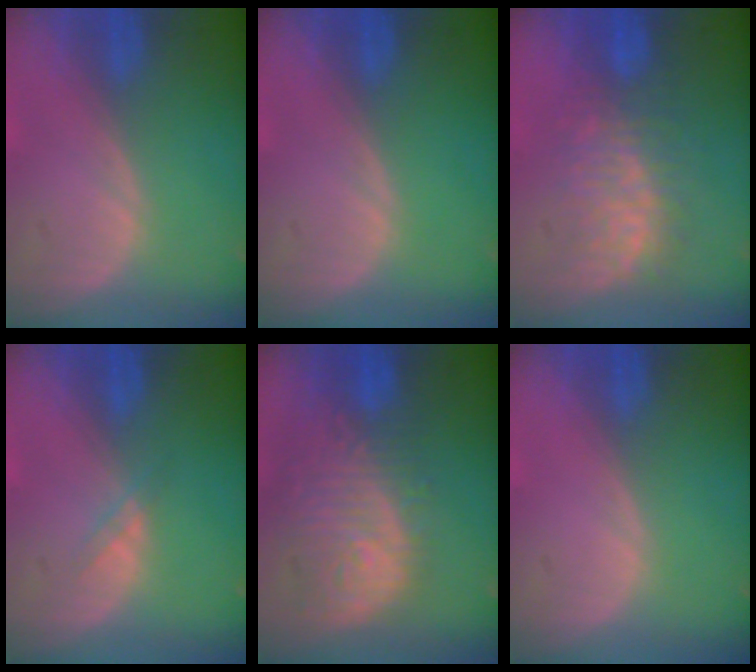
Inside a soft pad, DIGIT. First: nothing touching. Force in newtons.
{"total": 0.0}
{"total": 7.7, "press": 7.6, "slide": 1.3}
{"total": 1.3, "press": 1.3, "slide": 0.2}
{"total": 12.0, "press": 10.7, "slide": 5.4}
{"total": 0.0}